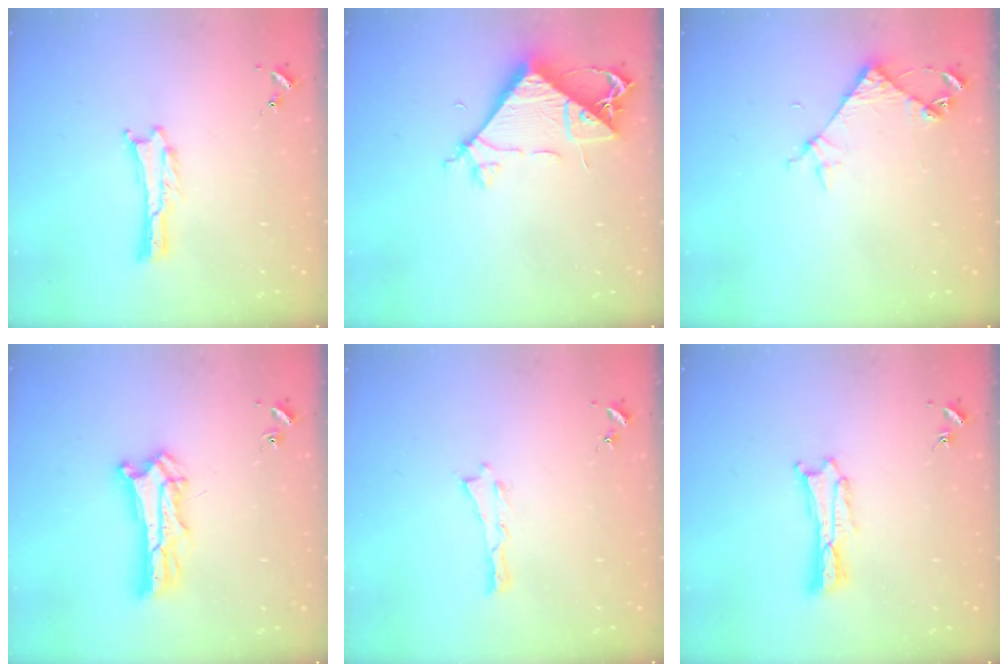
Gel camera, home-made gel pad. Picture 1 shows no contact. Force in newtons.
{"total": 8.5, "press": 8.5, "slide": 0.7}
{"total": 4.6, "press": 4.6, "slide": 0.3}
{"total": 6.6, "press": 6.6, "slide": 0.6}
{"total": 0.0}
{"total": 1.2, "press": 1.2, "slide": 0.2}